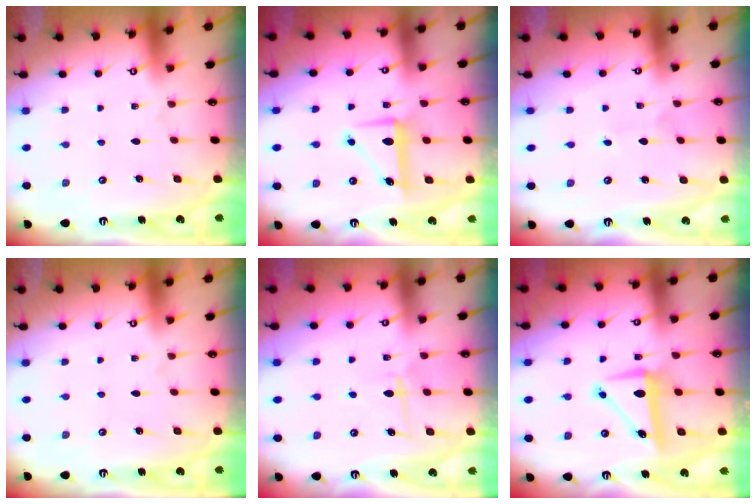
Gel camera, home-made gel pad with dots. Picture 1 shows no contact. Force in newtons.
{"total": 7.8, "press": 7.7, "slide": 1.2}
{"total": 2.0, "press": 2.0, "slide": 0.1}
{"total": 0.0}
{"total": 5.9, "press": 5.9, "slide": 0.9}
{"total": 7.3, "press": 6.9, "slide": 2.4}